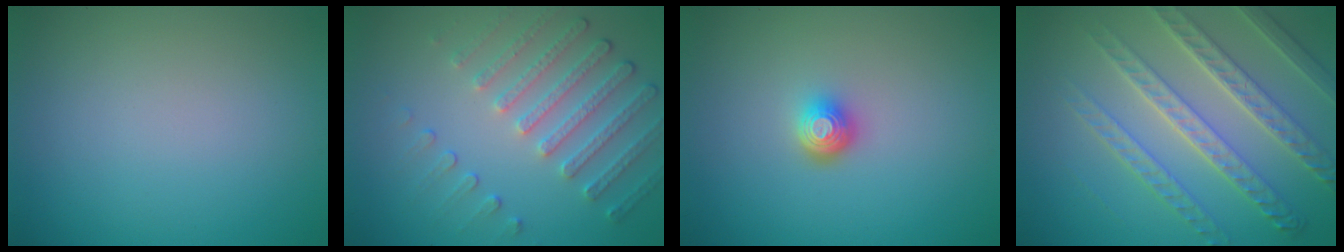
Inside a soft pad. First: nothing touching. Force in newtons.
{"total": 4.8, "press": 3.5, "slide": 3.2}
{"total": 2.0, "press": 1.4, "slide": 1.4}
{"total": 5.1, "press": 4.9, "slide": 1.7}